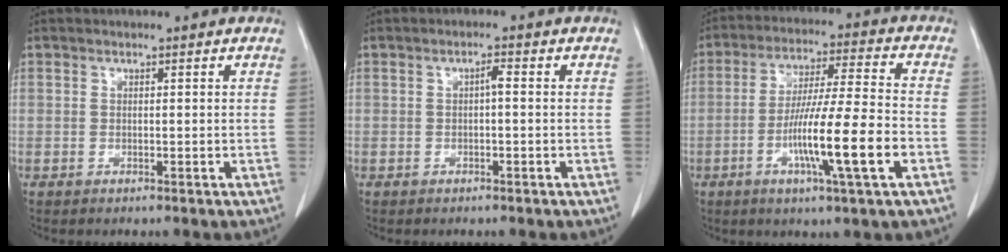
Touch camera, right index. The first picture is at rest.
{"total": 1.3, "force": [-0.1, 0.2, 1.2], "torque": [-0.021, 0.004, 0.000]}
{"total": 13.5, "force": [-4.4, -0.2, 12.8], "torque": [-0.225, -0.008, -0.078]}